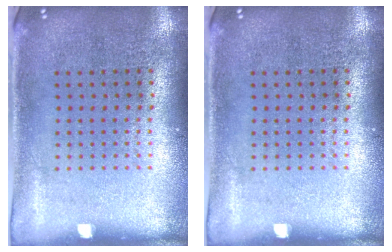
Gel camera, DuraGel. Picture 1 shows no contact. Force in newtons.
{"total": 0.0}